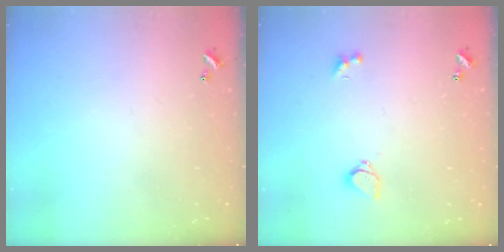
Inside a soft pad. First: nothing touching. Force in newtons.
{"total": 3.0, "press": 2.9, "slide": 0.8}